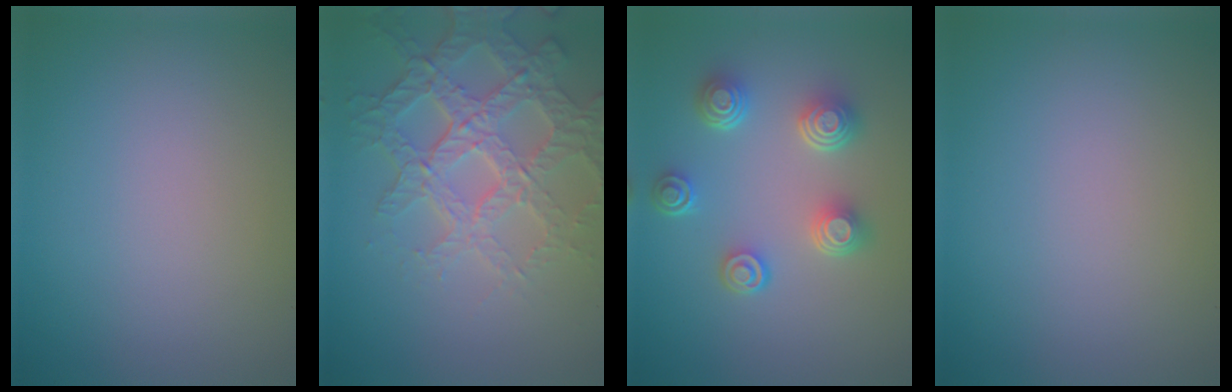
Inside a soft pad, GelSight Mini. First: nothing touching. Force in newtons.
{"total": 6.6, "press": 5.0, "slide": 4.3}
{"total": 4.7, "press": 3.6, "slide": 3.1}
{"total": 0.0}